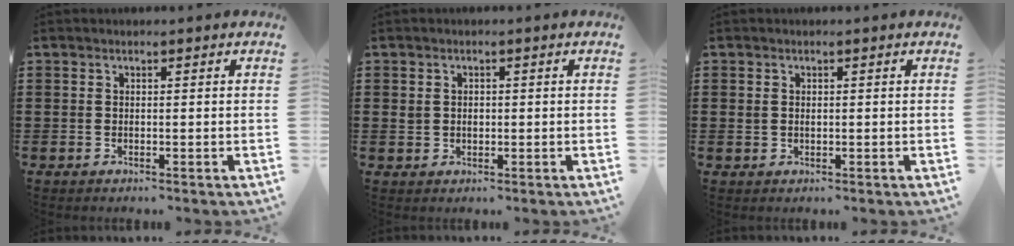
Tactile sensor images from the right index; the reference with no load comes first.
{"total": 1.5, "force": [0.2, 1.2, 0.8], "torque": [-0.017, 0.009, 0.002]}
{"total": 0.9, "force": [0.1, 0.8, 0.6], "torque": [-0.014, 0.005, 0.001]}